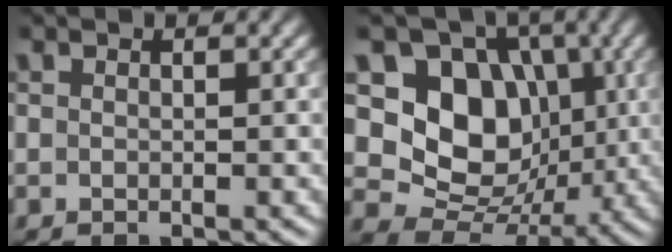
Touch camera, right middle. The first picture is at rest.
{"total": 9.6, "force": [1.6, 7.8, 5.4], "torque": [-0.091, -0.018, 0.013]}